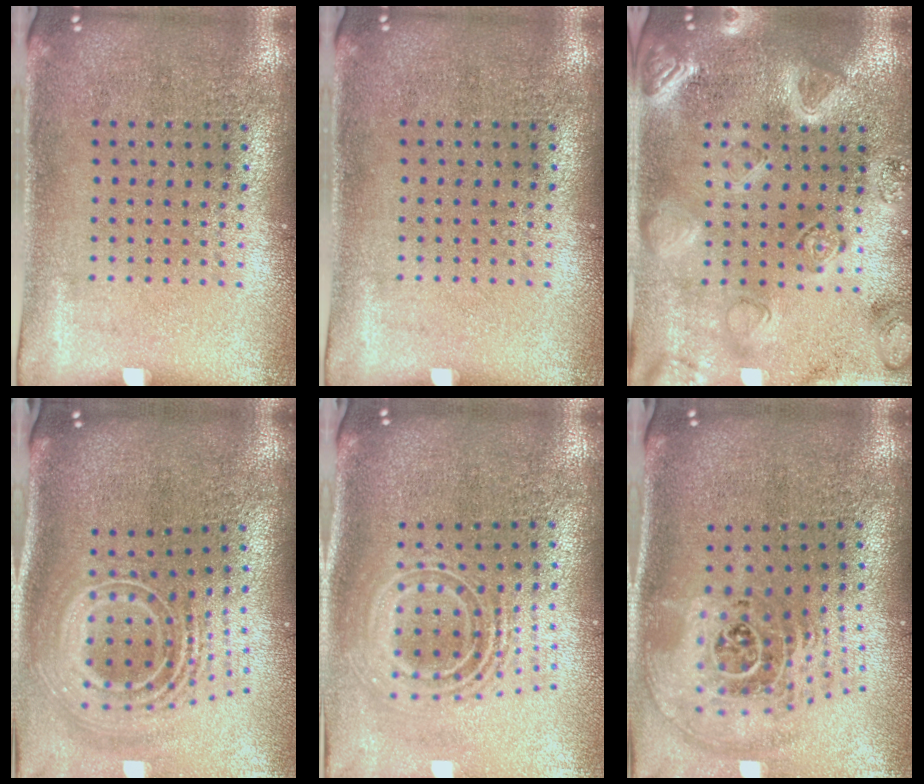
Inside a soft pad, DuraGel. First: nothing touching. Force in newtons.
{"total": 0.0}
{"total": 3.0, "press": 2.9, "slide": 0.8}
{"total": 2.8, "press": 1.9, "slide": 2.1}
{"total": 2.3, "press": 1.7, "slide": 1.6}
{"total": 2.7, "press": 1.8, "slide": 2.0}